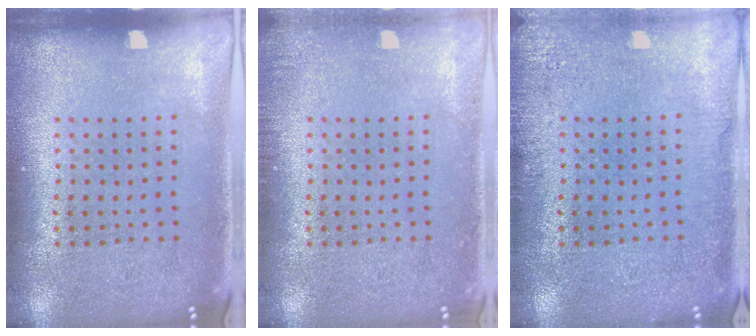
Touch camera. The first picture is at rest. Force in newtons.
{"total": 1.1, "press": 1.0, "slide": 0.2}
{"total": 2.5, "press": 2.4, "slide": 0.5}